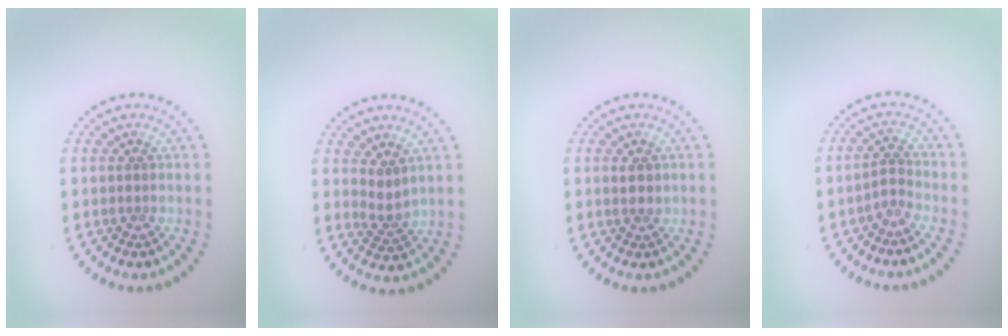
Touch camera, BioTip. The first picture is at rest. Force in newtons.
{"total": 1.7, "press": 1.3, "slide": 1.2}
{"total": 1.2, "press": 1.1, "slide": 0.5}
{"total": 1.4, "press": 0.8, "slide": 1.1}